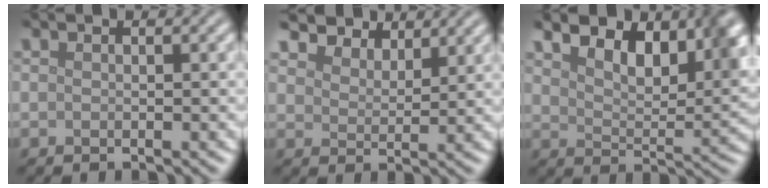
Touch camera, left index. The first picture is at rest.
{"total": 5.1, "force": [4.7, 1.6, 1.2], "torque": [-0.038, -0.011, 0.089]}
{"total": 7.8, "force": [4.9, 3.5, 5.0], "torque": [-0.076, 0.001, 0.073]}